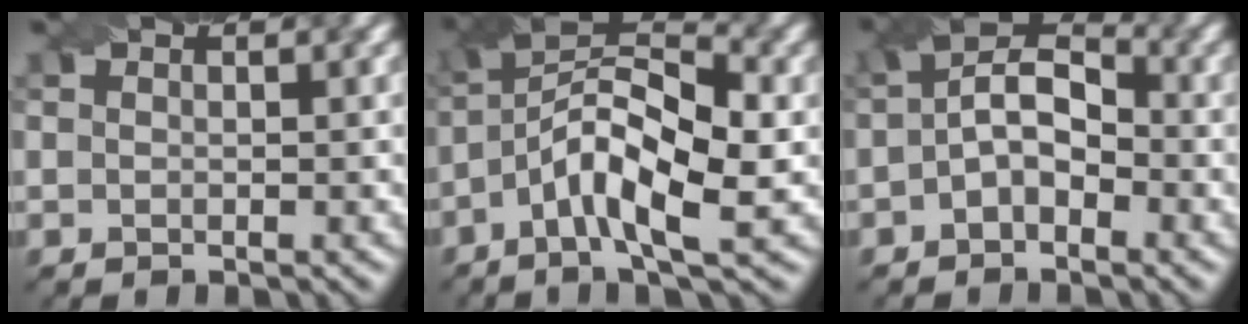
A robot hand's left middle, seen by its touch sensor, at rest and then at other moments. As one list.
[{"total": 8.4, "force": [-1.9, 2.9, 7.7], "torque": [-0.140, 0.021, -0.045]}, {"total": 4.5, "force": [-0.4, 2.8, 3.5], "torque": [-0.057, 0.013, -0.016]}]